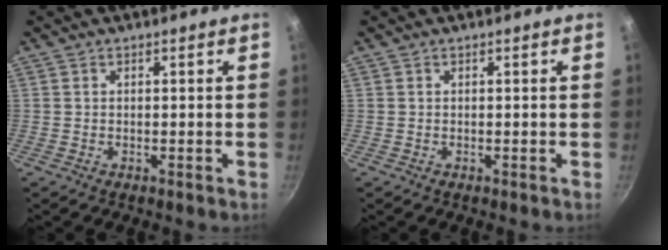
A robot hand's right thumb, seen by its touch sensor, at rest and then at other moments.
{"total": 0.0}